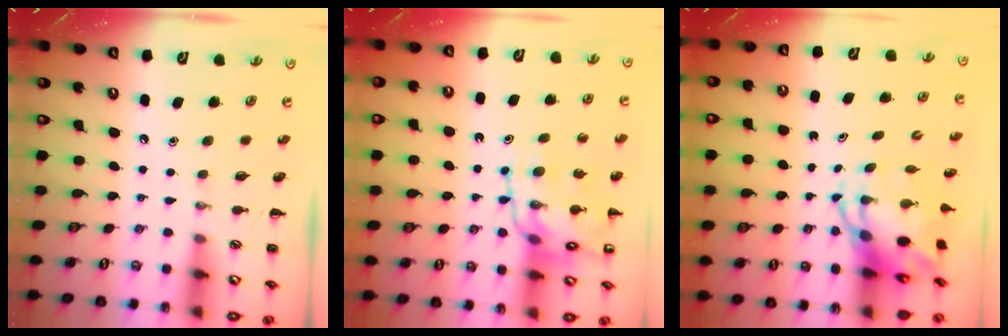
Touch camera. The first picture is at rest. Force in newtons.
{"total": 13.1, "press": 12.8, "slide": 2.8}
{"total": 6.4, "press": 6.2, "slide": 1.7}